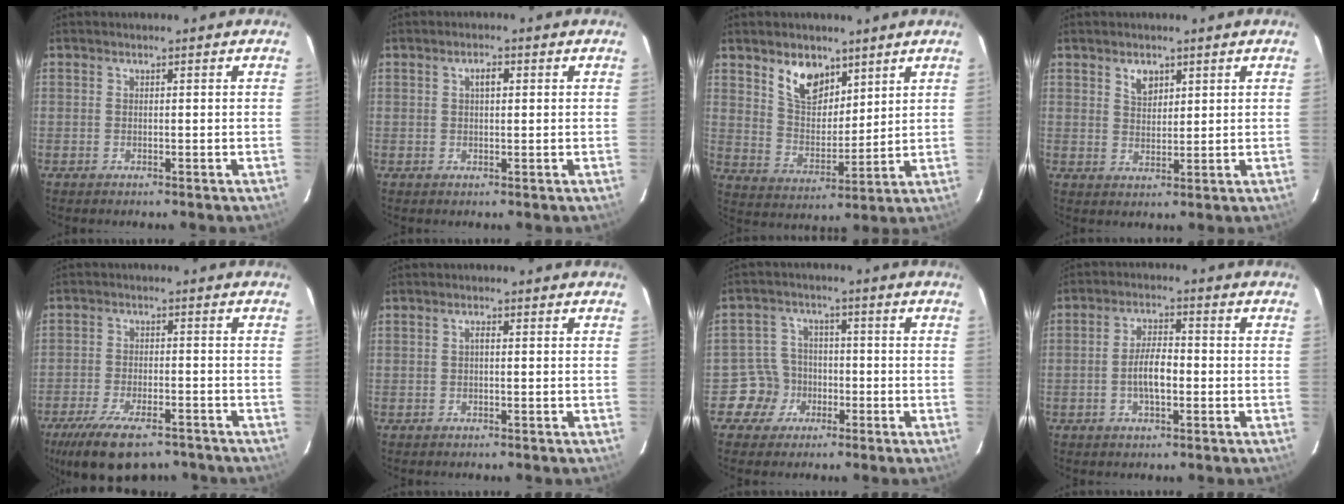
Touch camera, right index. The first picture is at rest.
{"total": 1.7, "force": [0.5, 0.9, 1.3], "torque": [-0.021, 0.007, 0.008]}
{"total": 9.7, "force": [6.2, 5.5, 5.0], "torque": [-0.084, 0.005, 0.122]}
{"total": 3.4, "force": [2.0, 2.2, 1.8], "torque": [-0.023, 0.005, 0.037]}
{"total": 15.0, "force": [-10.9, 5.8, 8.5], "torque": [-0.181, -0.029, -0.175]}
{"total": 0.7, "force": [0.0, 0.3, 0.7], "torque": [-0.013, 0.005, -0.002]}
{"total": 6.0, "force": [-2.6, 5.4, -0.1], "torque": [-0.004, 0.028, -0.046]}
{"total": 5.6, "force": [-1.4, 2.2, 4.9], "torque": [-0.094, 0.005, -0.022]}